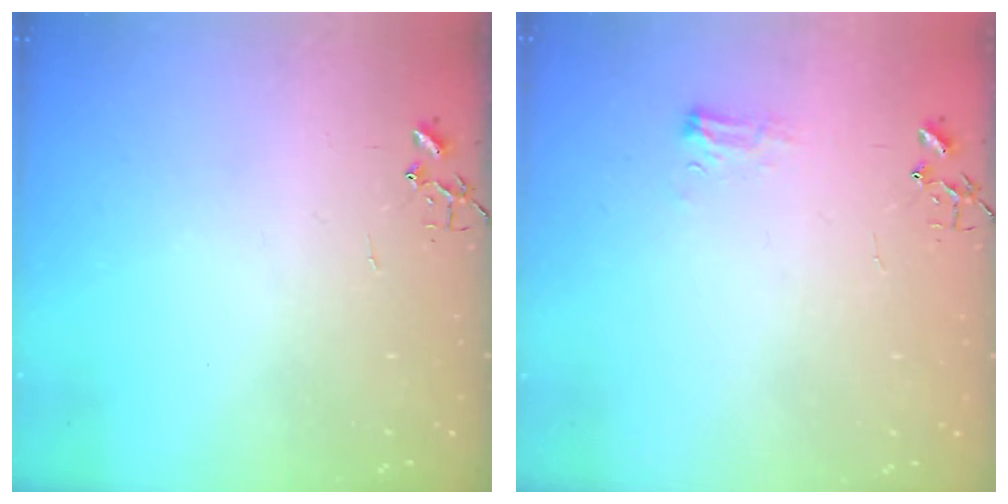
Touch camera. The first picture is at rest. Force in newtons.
{"total": 7.3, "press": 7.2, "slide": 0.9}